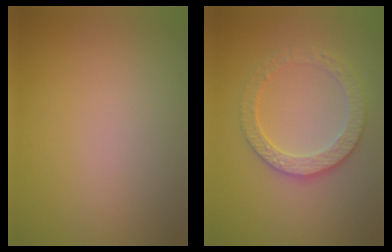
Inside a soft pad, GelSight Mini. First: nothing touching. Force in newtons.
{"total": 3.4, "press": 3.3, "slide": 0.6}